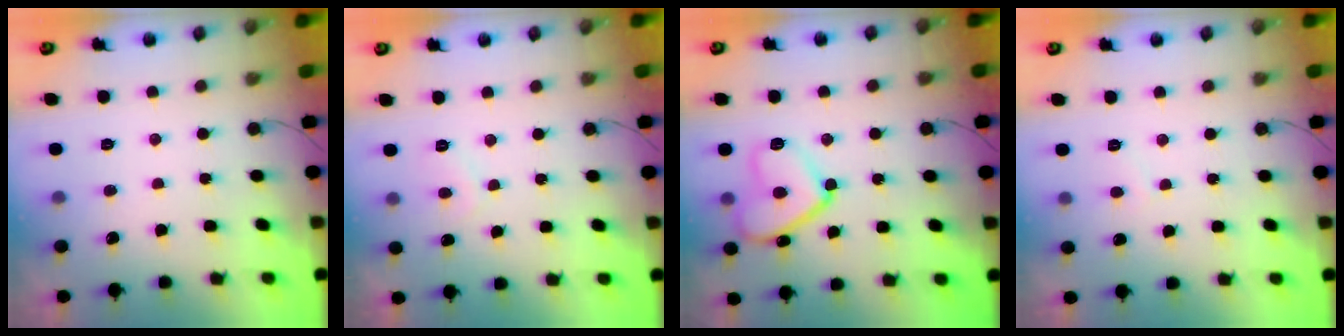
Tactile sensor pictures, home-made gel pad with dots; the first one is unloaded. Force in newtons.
{"total": 1.7, "press": 1.6, "slide": 0.6}
{"total": 12.8, "press": 12.7, "slide": 1.1}
{"total": 3.1, "press": 3.1, "slide": 0.4}